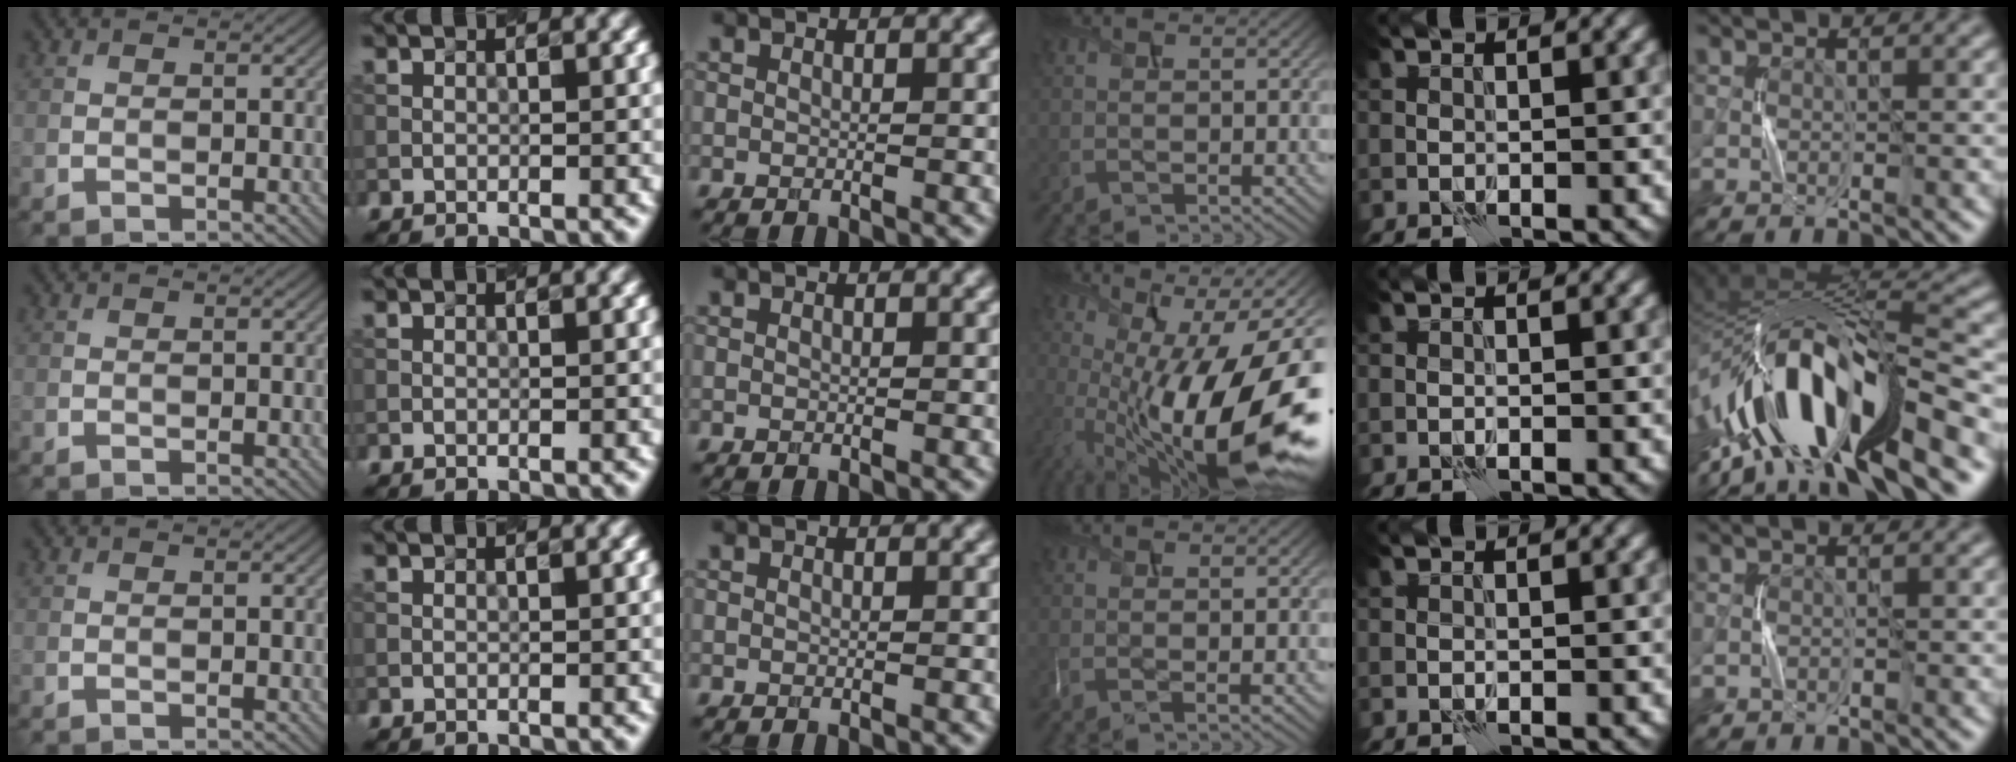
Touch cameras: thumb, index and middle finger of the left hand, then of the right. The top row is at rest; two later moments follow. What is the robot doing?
{"motion": "press", "object": "grip strengthener"}